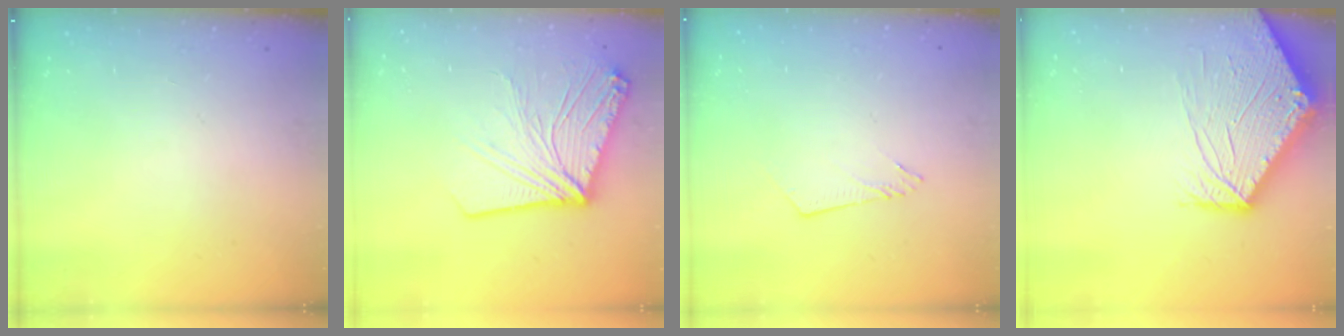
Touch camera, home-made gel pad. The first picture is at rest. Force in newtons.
{"total": 17.4, "press": 17.2, "slide": 2.3}
{"total": 4.2, "press": 4.2, "slide": 0.2}
{"total": 11.1, "press": 11.0, "slide": 1.3}